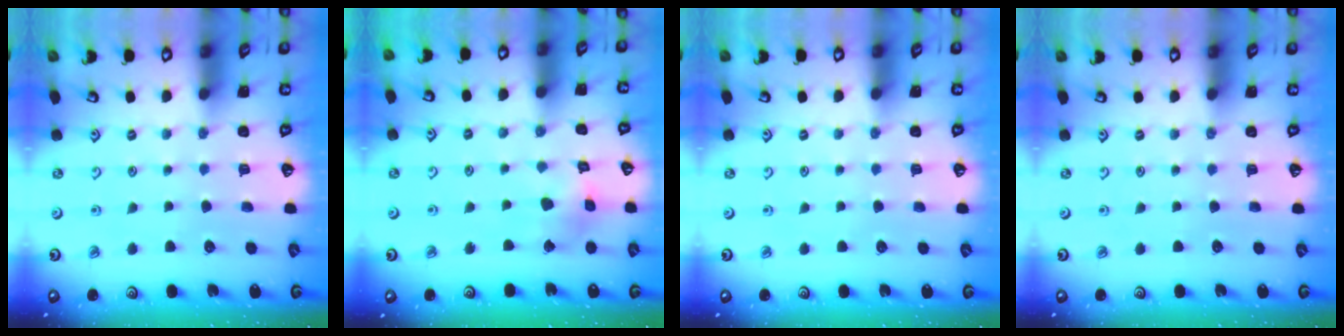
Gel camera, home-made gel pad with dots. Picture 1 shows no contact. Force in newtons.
{"total": 8.5, "press": 8.4, "slide": 0.9}
{"total": 0.0}
{"total": 0.0}